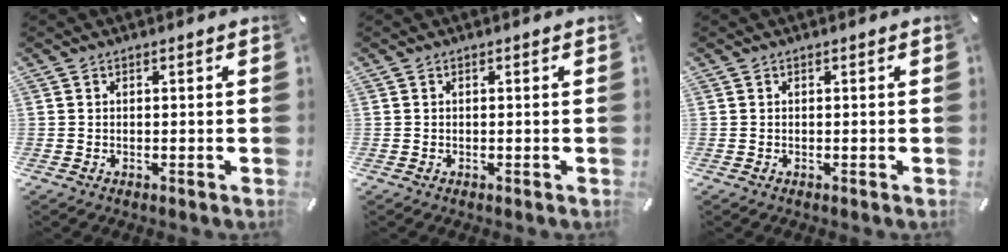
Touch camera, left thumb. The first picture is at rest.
{"total": 0.0}
{"total": 0.0}